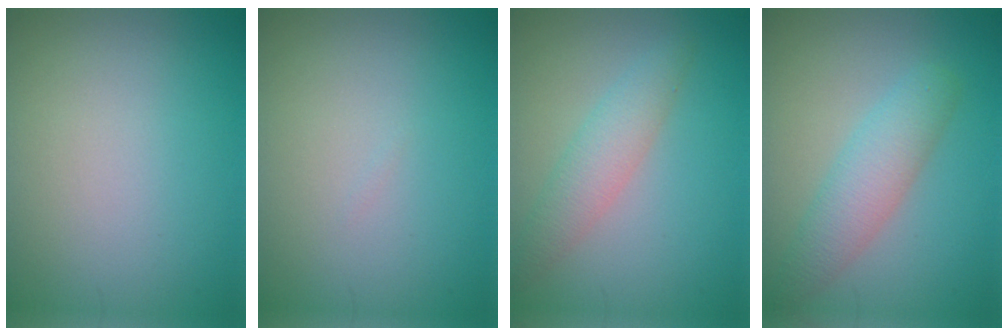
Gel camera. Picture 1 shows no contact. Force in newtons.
{"total": 0.0}
{"total": 2.9, "press": 2.9, "slide": 0.1}
{"total": 3.7, "press": 3.7, "slide": 0.1}